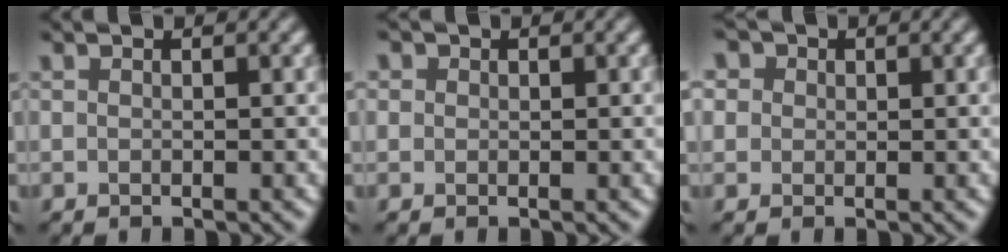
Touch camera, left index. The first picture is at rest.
{"total": 1.0, "force": [0.4, 0.9, 0.2], "torque": [0.001, 0.001, -0.001]}
{"total": 5.0, "force": [2.4, 3.7, 2.2], "torque": [-0.050, 0.020, 0.017]}